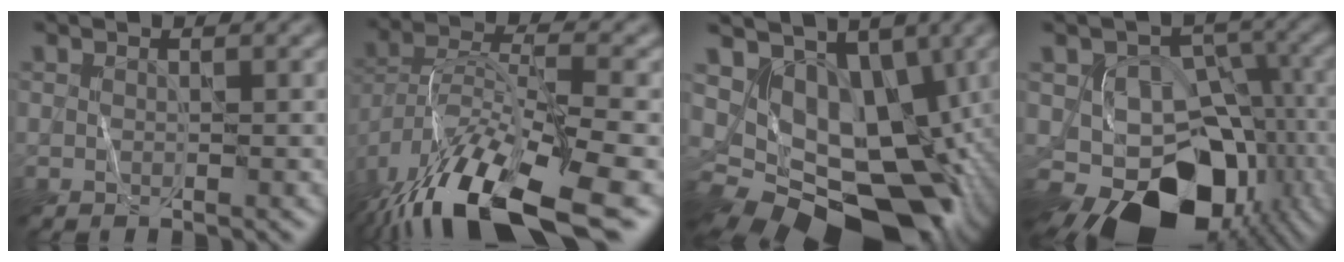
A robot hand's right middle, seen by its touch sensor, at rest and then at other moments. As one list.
[{"total": 13.8, "force": [-8.9, 4.1, 9.7], "torque": [-0.190, -0.003, -0.161]}, {"total": 13.5, "force": [-0.5, 9.9, 9.2], "torque": [-0.121, -0.018, 0.006]}, {"total": 13.6, "force": [-6.7, 9.2, 7.4], "torque": [-0.112, -0.023, -0.094]}]